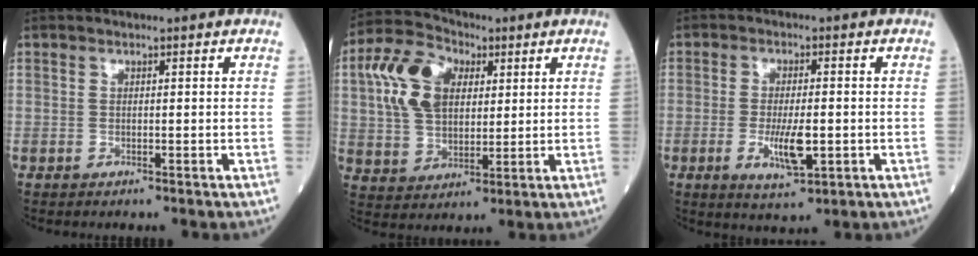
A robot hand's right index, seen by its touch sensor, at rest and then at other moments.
{"total": 11.8, "force": [3.4, 7.5, 8.5], "torque": [-0.196, 0.035, 0.064]}
{"total": 6.2, "force": [-1.5, 1.6, 5.9], "torque": [-0.111, -0.010, -0.021]}